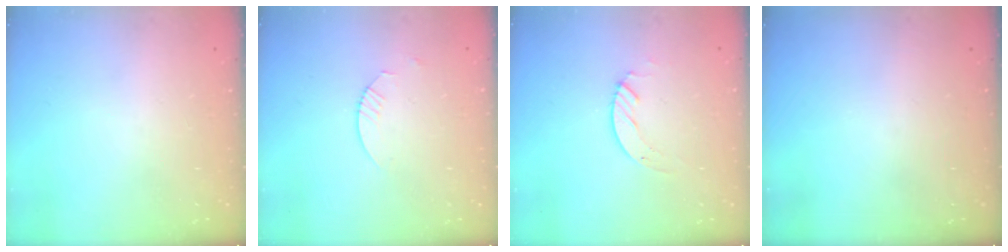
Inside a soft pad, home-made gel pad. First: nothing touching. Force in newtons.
{"total": 1.8, "press": 1.8, "slide": 0.2}
{"total": 2.4, "press": 2.4, "slide": 0.2}
{"total": 0.0}